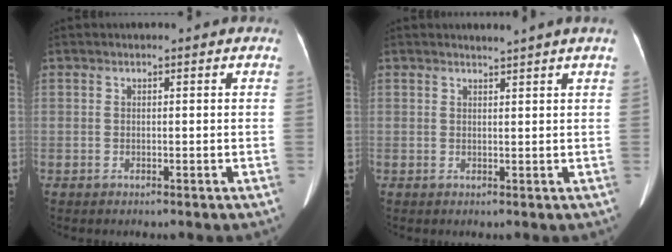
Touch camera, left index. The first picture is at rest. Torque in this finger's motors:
{"motor_torque": [-0.07, -0.06, -0.07, 0.02]}